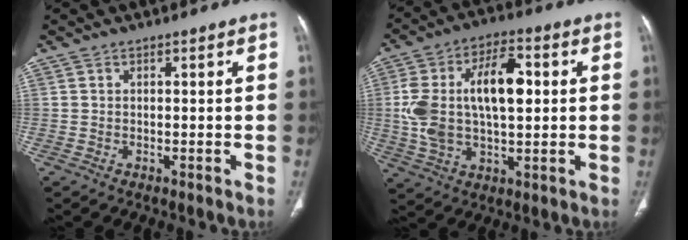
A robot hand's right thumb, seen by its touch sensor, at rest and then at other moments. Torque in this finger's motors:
{"motor_torque": [2.04, 2.12, 1.56, 0.29, 0.20]}